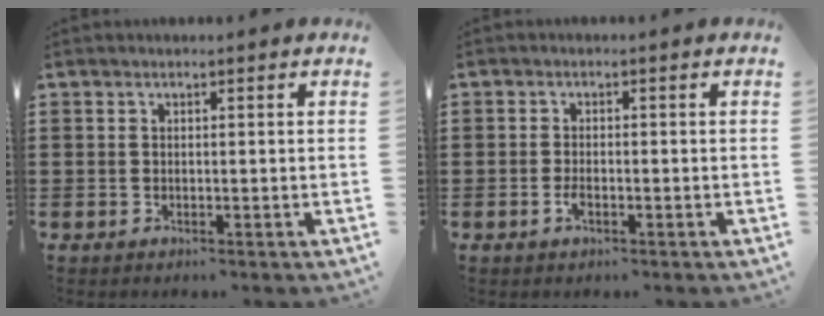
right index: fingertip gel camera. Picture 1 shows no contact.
{"total": 1.6, "force": [-0.7, 0.6, 1.4], "torque": [-0.034, -0.005, -0.014]}